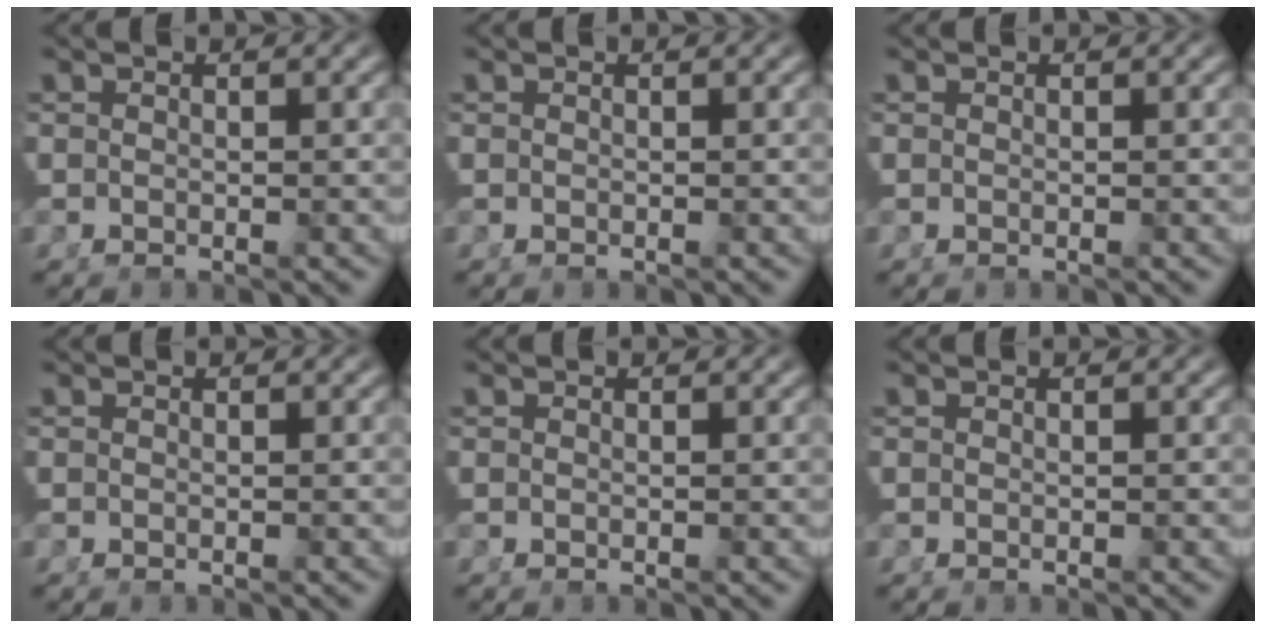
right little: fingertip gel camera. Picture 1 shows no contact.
{"total": 0.0}
{"total": 0.0}
{"total": 0.0}
{"total": 0.0}
{"total": 0.0}